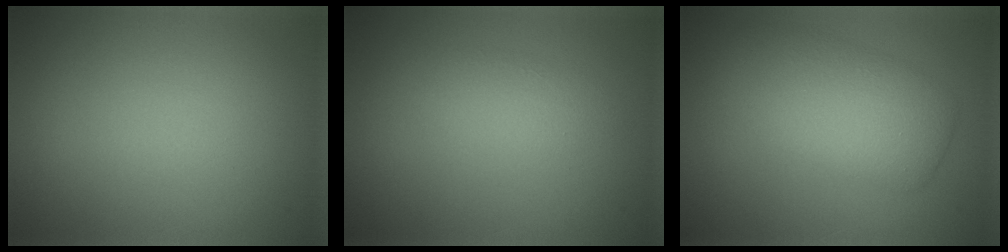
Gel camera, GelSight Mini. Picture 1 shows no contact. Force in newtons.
{"total": 1.8, "press": 1.8, "slide": 0.0}
{"total": 5.3, "press": 5.3, "slide": 0.1}